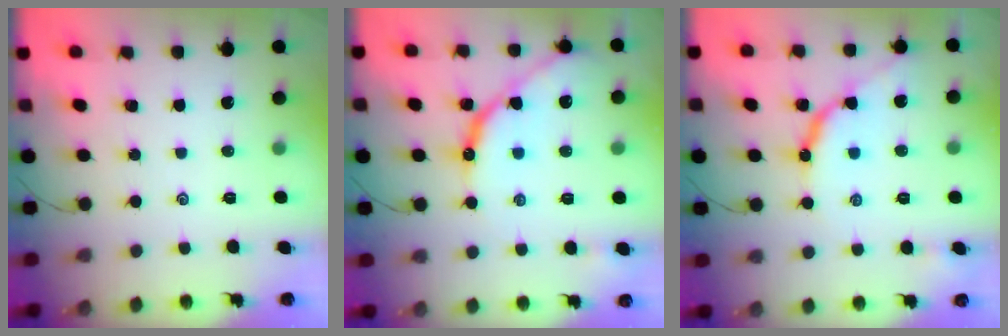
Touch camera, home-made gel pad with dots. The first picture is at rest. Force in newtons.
{"total": 12.1, "press": 12.1, "slide": 1.1}
{"total": 9.7, "press": 9.7, "slide": 0.3}